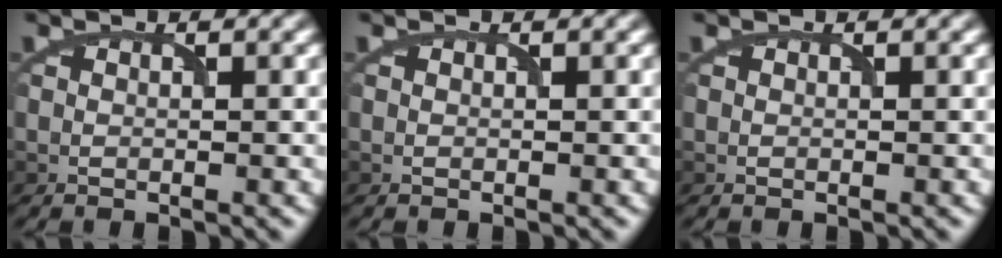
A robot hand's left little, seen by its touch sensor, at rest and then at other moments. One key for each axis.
{"total": 0.0}
{"total": 0.0}